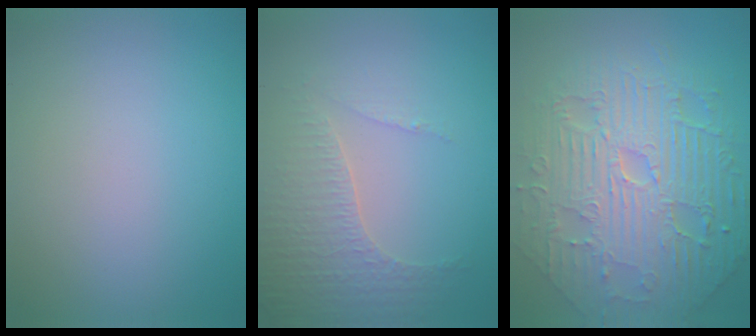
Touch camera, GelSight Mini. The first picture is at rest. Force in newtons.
{"total": 4.2, "press": 3.0, "slide": 2.8}
{"total": 11.2, "press": 7.2, "slide": 8.6}